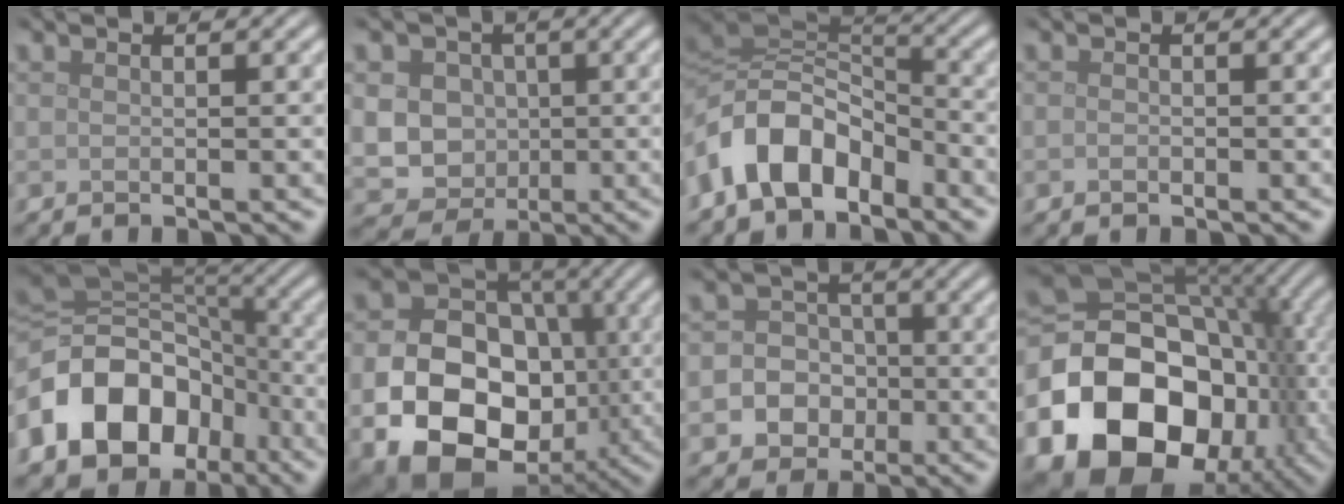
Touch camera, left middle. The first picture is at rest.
{"total": 9.3, "force": [0.6, 8.6, 3.7], "torque": [-0.067, 0.021, -0.010]}
{"total": 9.3, "force": [-4.6, 5.7, 5.8], "torque": [-0.107, 0.012, -0.094]}
{"total": 0.5, "force": [-0.3, 0.4, 0.3], "torque": [-0.005, -0.001, -0.005]}
{"total": 13.7, "force": [-5.5, 10.2, 7.4], "torque": [-0.149, -0.011, -0.101]}
{"total": 16.7, "force": [-3.9, 13.5, 9.0], "torque": [-0.141, -0.044, -0.083]}
{"total": 5.9, "force": [-1.8, 5.4, 1.6], "torque": [-0.019, 0.010, -0.051]}
{"total": 19.8, "force": [-6.8, 15.2, 10.7], "torque": [-0.201, -0.019, -0.112]}